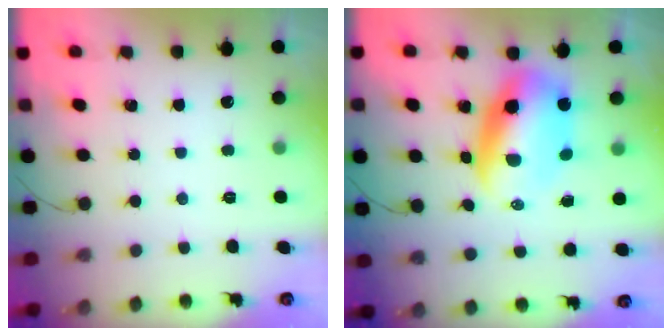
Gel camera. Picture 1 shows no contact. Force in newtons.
{"total": 11.7, "press": 11.4, "slide": 3.0}